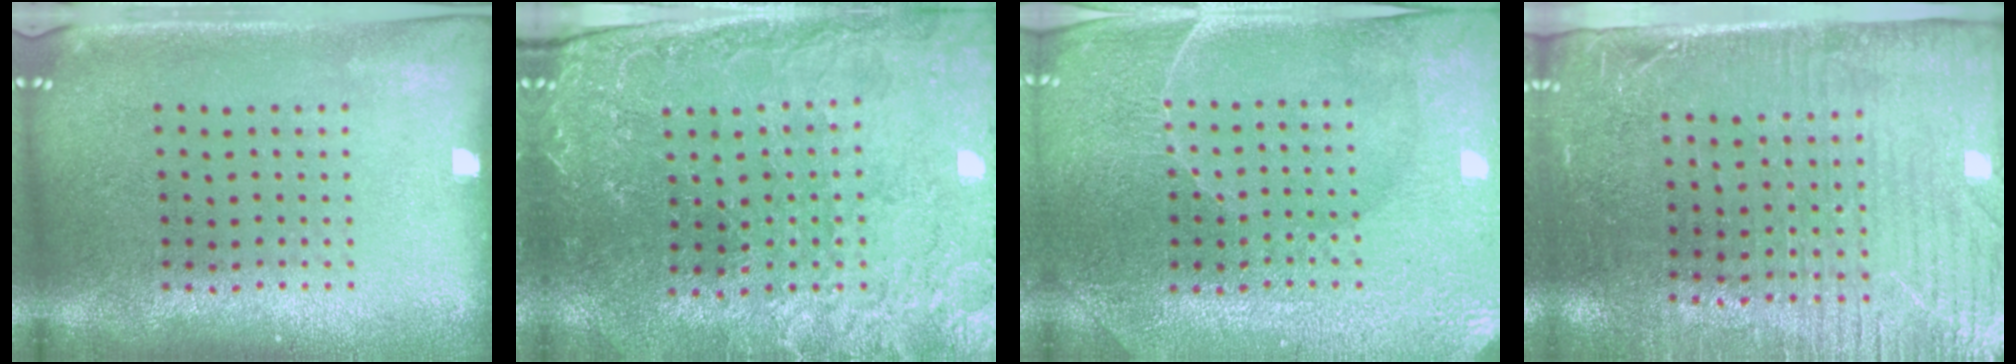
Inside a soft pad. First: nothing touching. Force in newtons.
{"total": 1.2, "press": 1.2, "slide": 0.4}
{"total": 3.7, "press": 3.7, "slide": 0.6}
{"total": 3.4, "press": 3.1, "slide": 1.5}